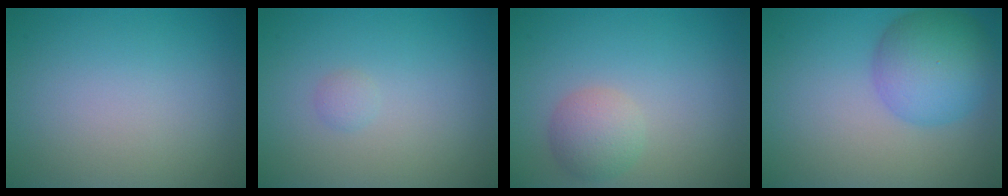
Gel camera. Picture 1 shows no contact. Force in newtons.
{"total": 0.6, "press": 0.6, "slide": 0.0}
{"total": 2.7, "press": 2.7, "slide": 0.1}
{"total": 6.2, "press": 6.2, "slide": 0.3}